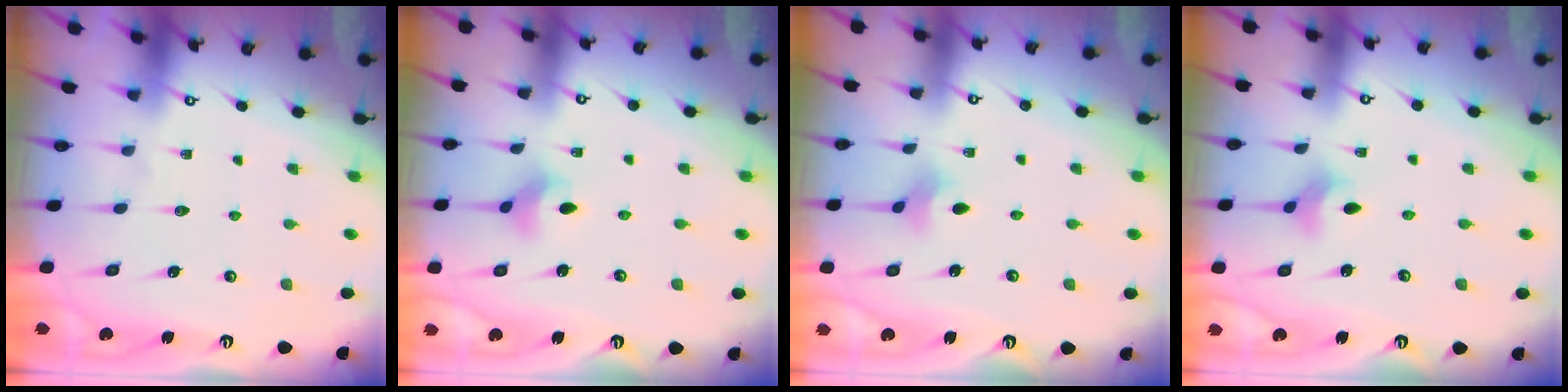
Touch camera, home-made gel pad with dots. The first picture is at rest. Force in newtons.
{"total": 3.7, "press": 3.7, "slide": 0.6}
{"total": 3.6, "press": 3.6, "slide": 0.6}
{"total": 3.0, "press": 3.0, "slide": 0.7}